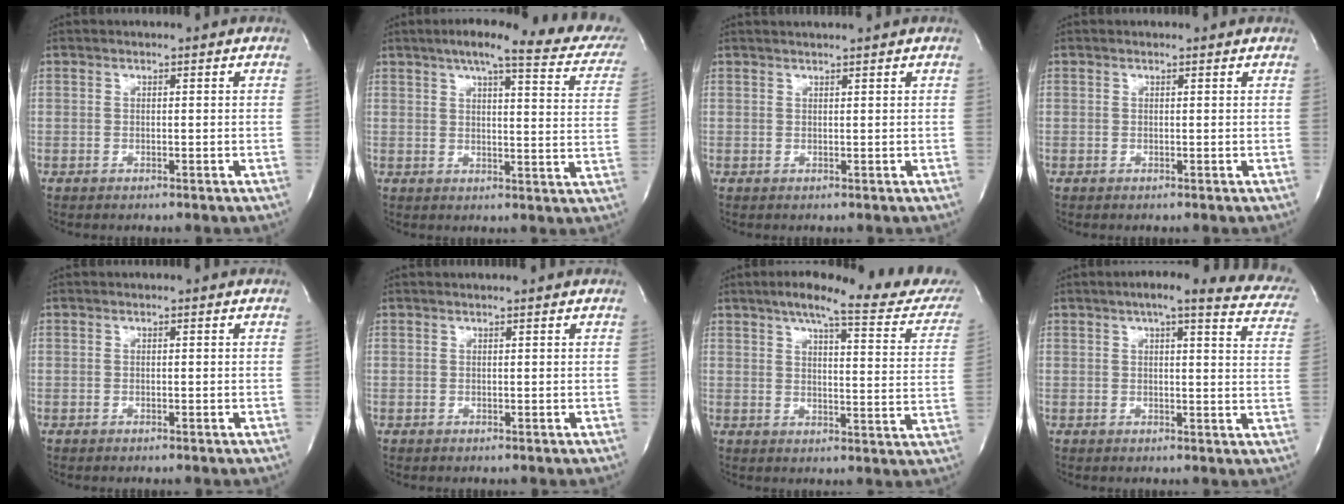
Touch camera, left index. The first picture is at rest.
{"total": 20.4, "force": [16.6, 3.3, 11.5], "torque": [-0.149, -0.005, 0.185]}
{"total": 3.0, "force": [2.8, -0.5, 1.1], "torque": [-0.012, 0.015, 0.041]}
{"total": 0.8, "force": [0.8, 0.1, 0.0], "torque": [-0.011, 0.004, 0.009]}
{"total": 0.0}
{"total": 2.0, "force": [1.8, -0.2, 0.7], "torque": [-0.009, 0.012, 0.025]}
{"total": 20.5, "force": [17.5, 2.5, 10.4], "torque": [-0.137, -0.029, 0.203]}
{"total": 17.6, "force": [14.9, 3.3, 8.8], "torque": [-0.103, -0.009, 0.153]}